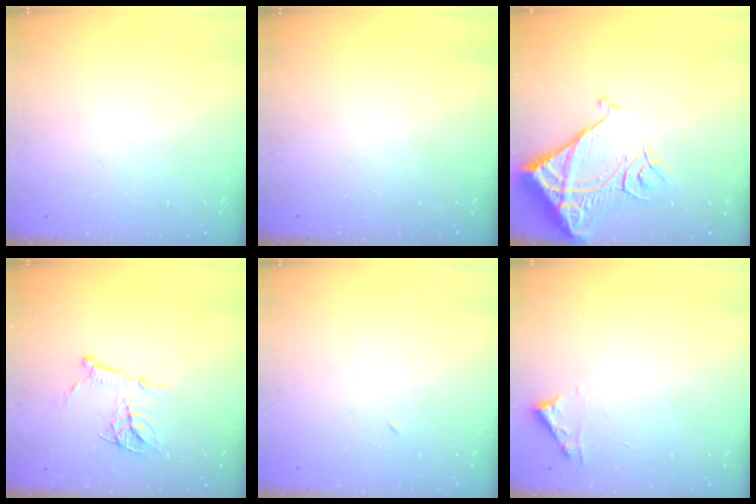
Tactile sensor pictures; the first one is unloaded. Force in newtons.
{"total": 0.0}
{"total": 13.6, "press": 13.6, "slide": 1.6}
{"total": 13.9, "press": 13.9, "slide": 1.2}
{"total": 2.7, "press": 2.5, "slide": 1.0}
{"total": 4.5, "press": 4.4, "slide": 0.5}